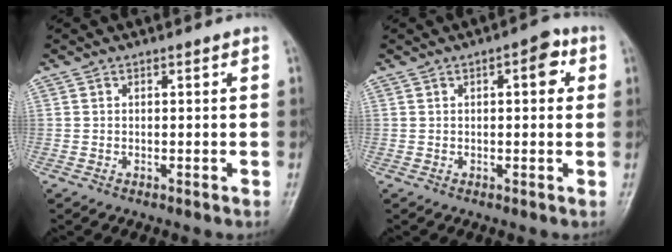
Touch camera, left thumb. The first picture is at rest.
{"total": 4.5, "force": [1.3, 2.1, 3.8], "torque": [-0.034, 0.005, 0.008]}